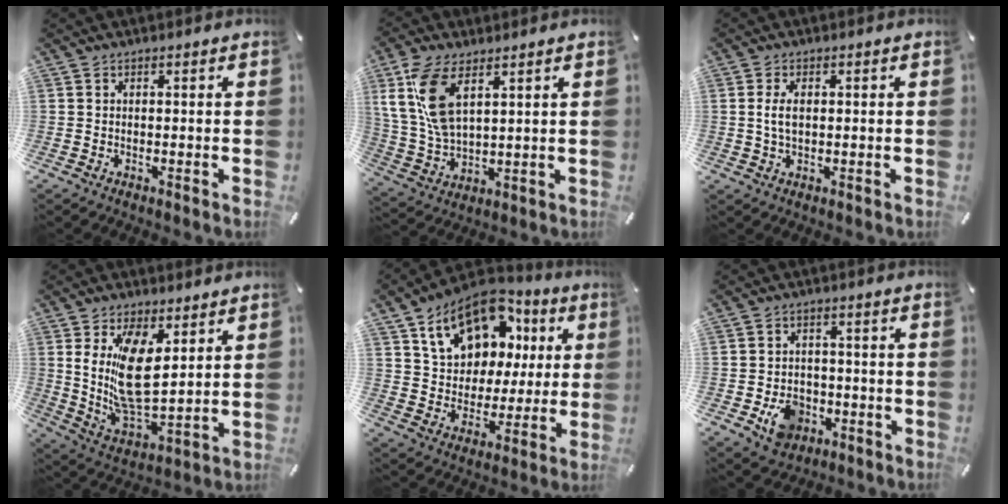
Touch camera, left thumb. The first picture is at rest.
{"total": 12.1, "force": [5.4, 6.2, 8.8], "torque": [-0.220, -0.018, 0.096]}
{"total": 3.4, "force": [0.4, 1.8, 2.9], "torque": [-0.070, 0.003, 0.003]}
{"total": 13.8, "force": [4.9, 7.5, 10.4], "torque": [-0.221, -0.029, 0.089]}
{"total": 16.5, "force": [8.5, 12.0, 7.6], "torque": [-0.129, -0.041, 0.156]}
{"total": 7.5, "force": [-2.6, 6.1, 3.4], "torque": [-0.060, 0.012, -0.046]}